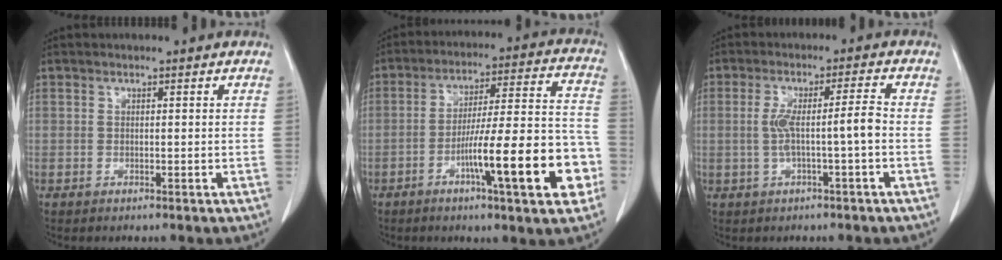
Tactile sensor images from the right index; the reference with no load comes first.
{"total": 17.3, "force": [-6.5, 1.7, 15.9], "torque": [-0.225, 0.016, -0.094]}
{"total": 5.6, "force": [-0.9, -0.3, 5.5], "torque": [-0.105, 0.015, -0.011]}